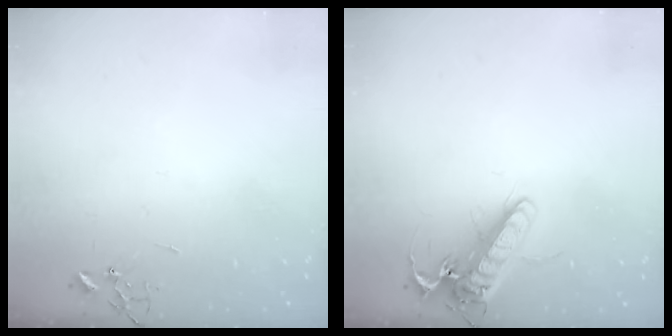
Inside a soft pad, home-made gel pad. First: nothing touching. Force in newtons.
{"total": 16.2, "press": 16.0, "slide": 2.5}